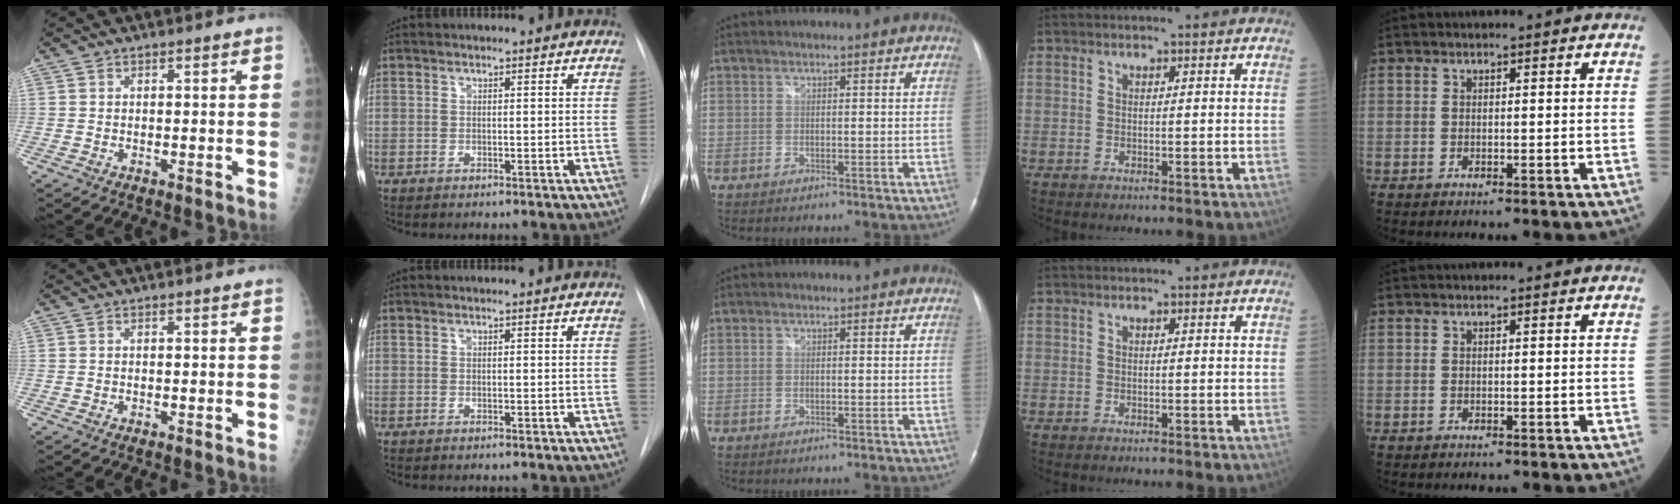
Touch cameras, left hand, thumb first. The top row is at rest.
{}